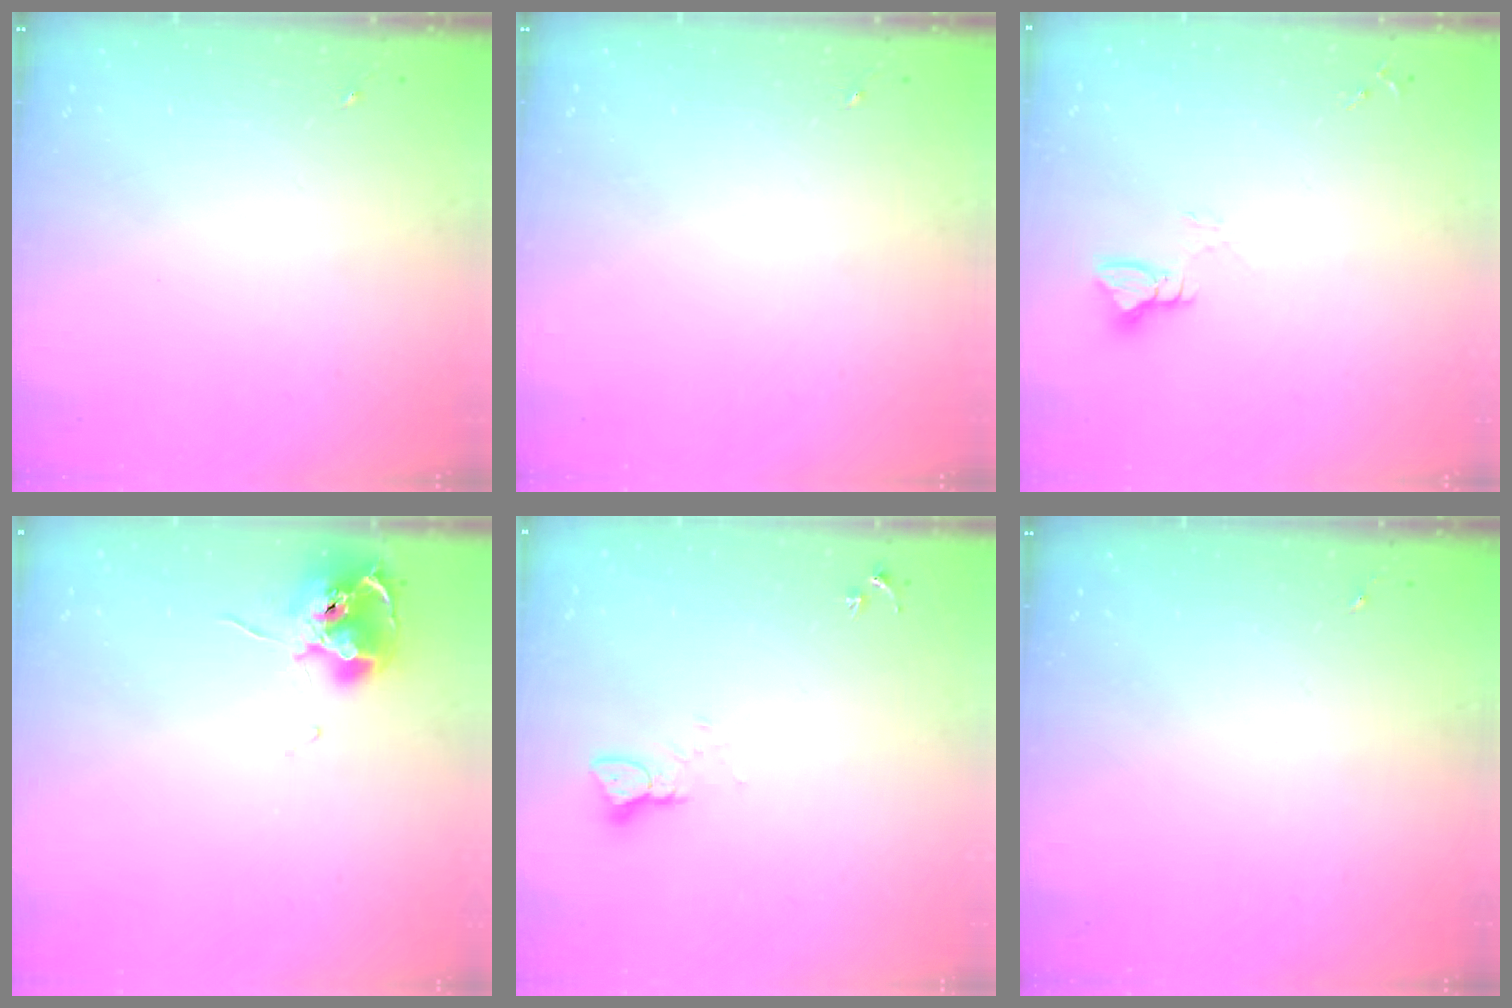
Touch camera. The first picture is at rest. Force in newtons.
{"total": 0.0}
{"total": 2.9, "press": 2.9, "slide": 0.2}
{"total": 11.9, "press": 11.8, "slide": 1.2}
{"total": 2.4, "press": 2.4, "slide": 0.2}
{"total": 0.0}